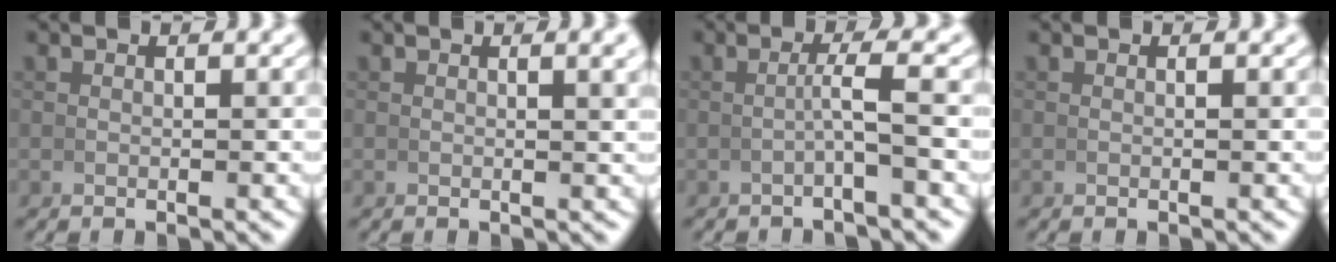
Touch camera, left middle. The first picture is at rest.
{"total": 1.3, "force": [0.7, 0.1, 1.1], "torque": [-0.014, 0.006, 0.010]}
{"total": 1.8, "force": [-0.6, -0.5, 1.7], "torque": [-0.031, 0.006, -0.011]}
{"total": 0.0}